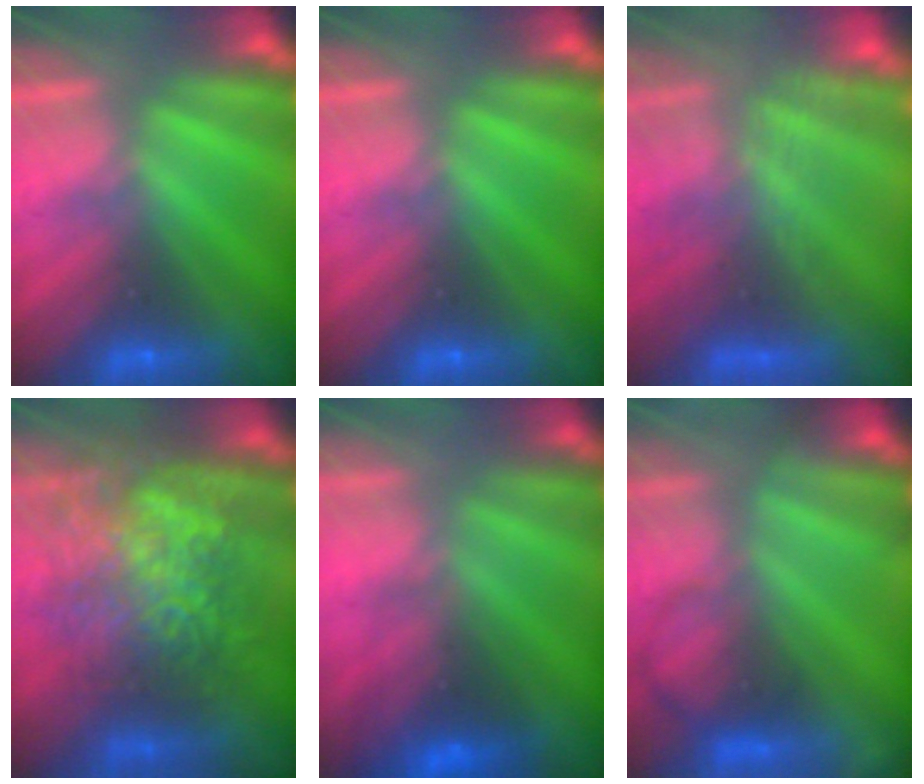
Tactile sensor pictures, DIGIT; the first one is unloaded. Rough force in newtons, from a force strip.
{"total": 0.0}
{"total": 7.4}
{"total": 10.9}
{"total": 2.3}
{"total": 6.6}